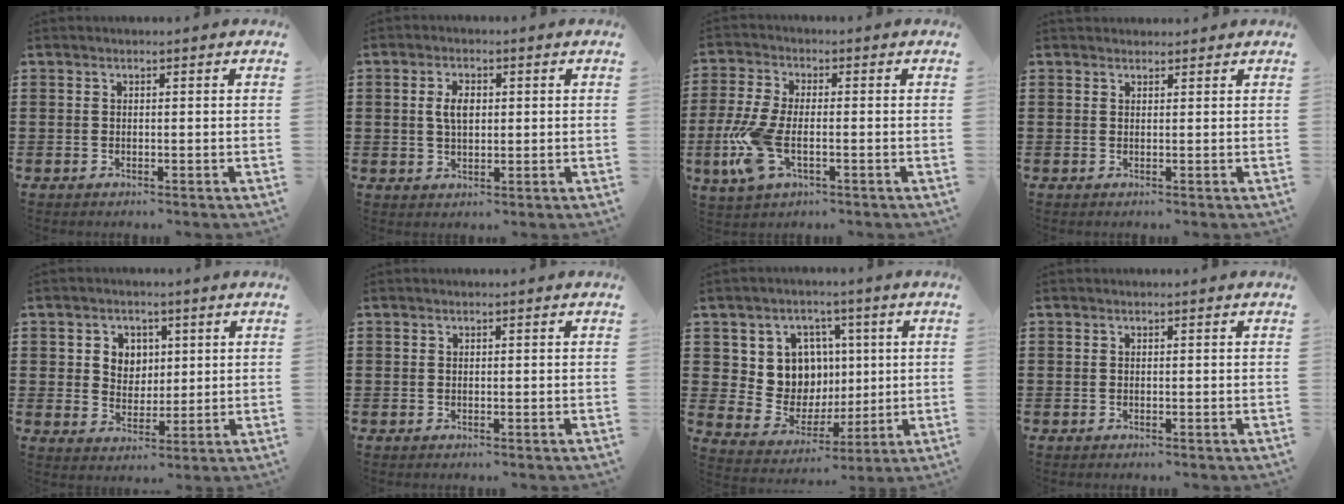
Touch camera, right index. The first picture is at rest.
{"total": 3.6, "force": [0.5, 1.8, 3.1], "torque": [-0.056, 0.005, 0.005]}
{"total": 8.7, "force": [-2.5, 4.1, 7.3], "torque": [-0.183, -0.016, -0.048]}
{"total": 1.0, "force": [0.9, 0.2, -0.1], "torque": [0.002, 0.001, 0.019]}
{"total": 4.1, "force": [1.4, 3.8, 0.8], "torque": [-0.029, 0.010, 0.021]}
{"total": 0.0}
{"total": 8.9, "force": [2.3, 8.2, 2.7], "torque": [-0.082, -0.009, 0.050]}
{"total": 0.0}